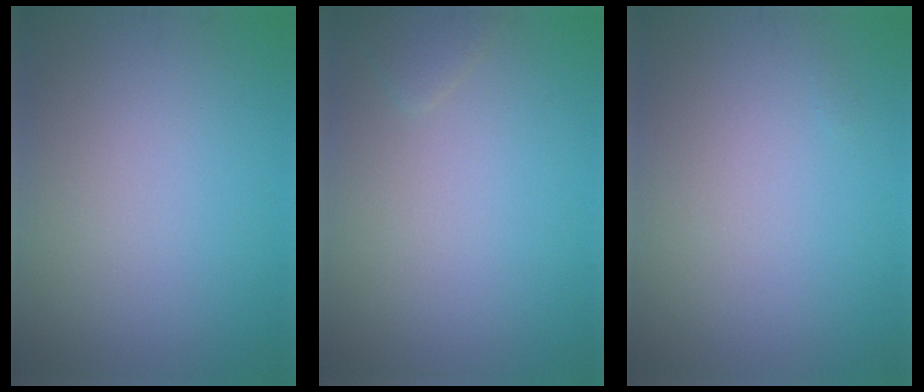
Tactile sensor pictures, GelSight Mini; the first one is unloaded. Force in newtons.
{"total": 1.0, "press": 1.0, "slide": 0.0}
{"total": 0.0}